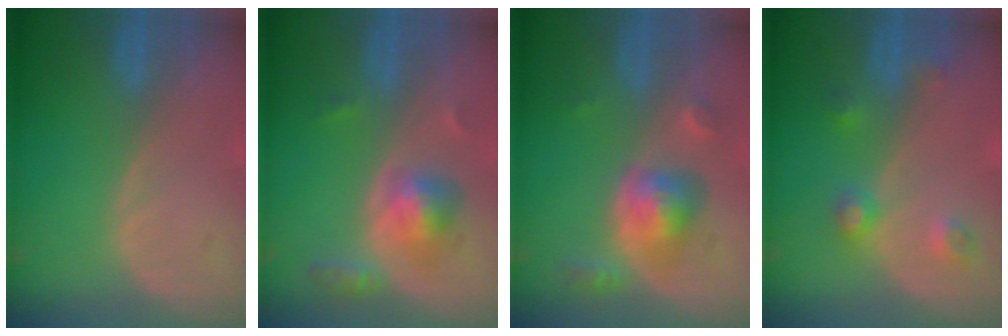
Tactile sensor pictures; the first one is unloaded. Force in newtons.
{"total": 5.1, "press": 5.1, "slide": 0.9}
{"total": 6.0, "press": 5.5, "slide": 2.5}
{"total": 4.2, "press": 3.7, "slide": 1.9}